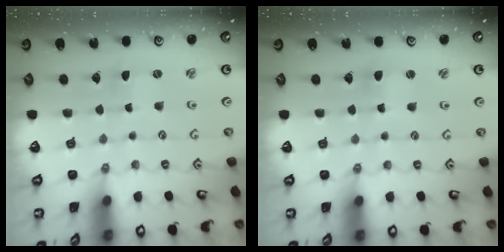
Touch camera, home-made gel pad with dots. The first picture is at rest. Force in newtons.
{"total": 2.3, "press": 2.3, "slide": 0.3}